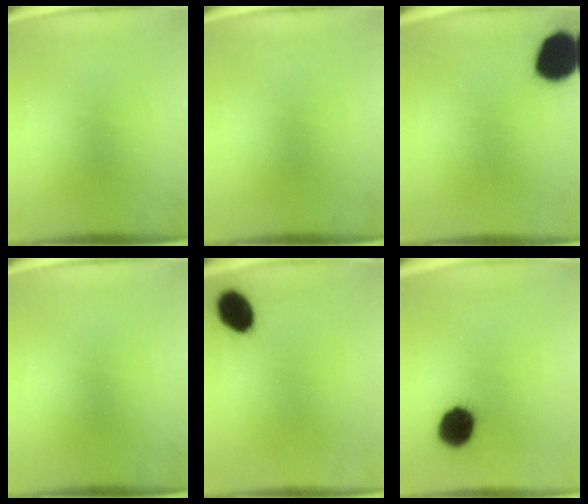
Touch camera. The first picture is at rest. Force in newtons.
{"total": 0.0}
{"total": 12.9}
{"total": 0.0}
{"total": 7.2}
{"total": 10.5}